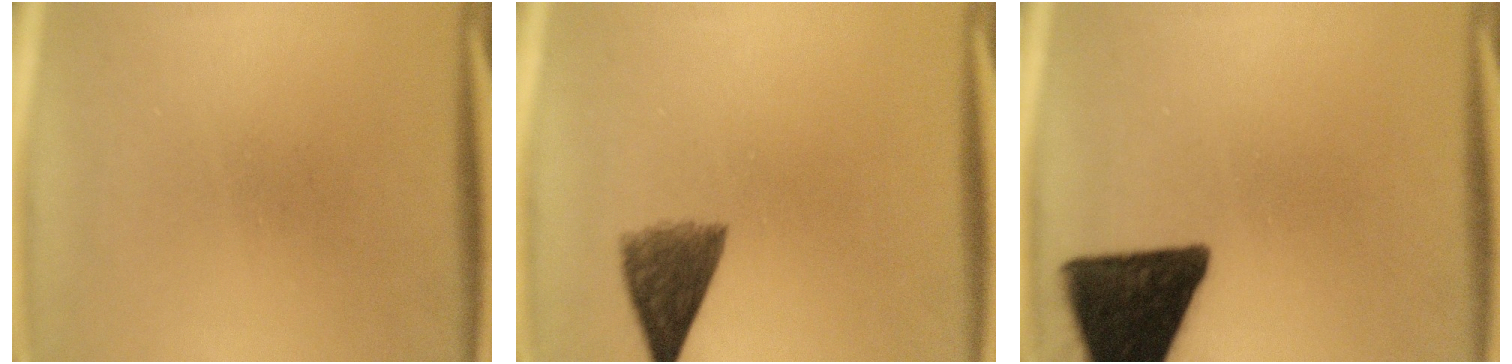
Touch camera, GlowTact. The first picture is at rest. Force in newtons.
{"total": 6.0}
{"total": 15.8}